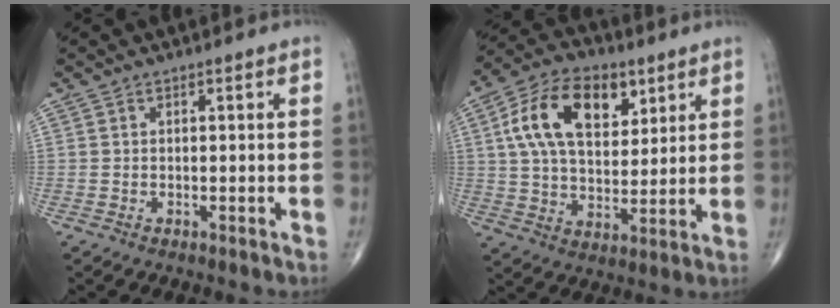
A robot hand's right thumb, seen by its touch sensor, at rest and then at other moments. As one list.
[{"total": 17.3, "force": [6.3, 10.2, 12.5], "torque": [-0.191, -0.006, 0.109]}]